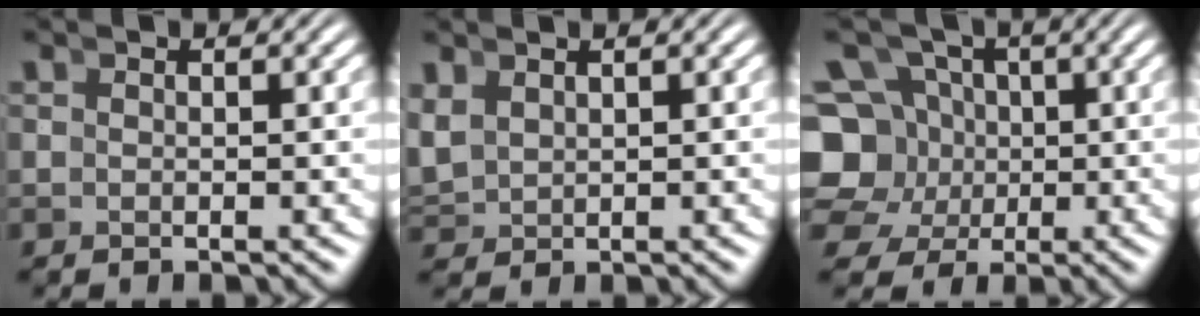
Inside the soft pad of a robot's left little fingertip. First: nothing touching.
{"total": 1.7, "force": [0.8, 1.3, 0.7], "torque": [-0.026, -0.006, 0.029]}
{"total": 11.4, "force": [0.3, 10.2, 5.1], "torque": [-0.111, -0.039, 0.006]}